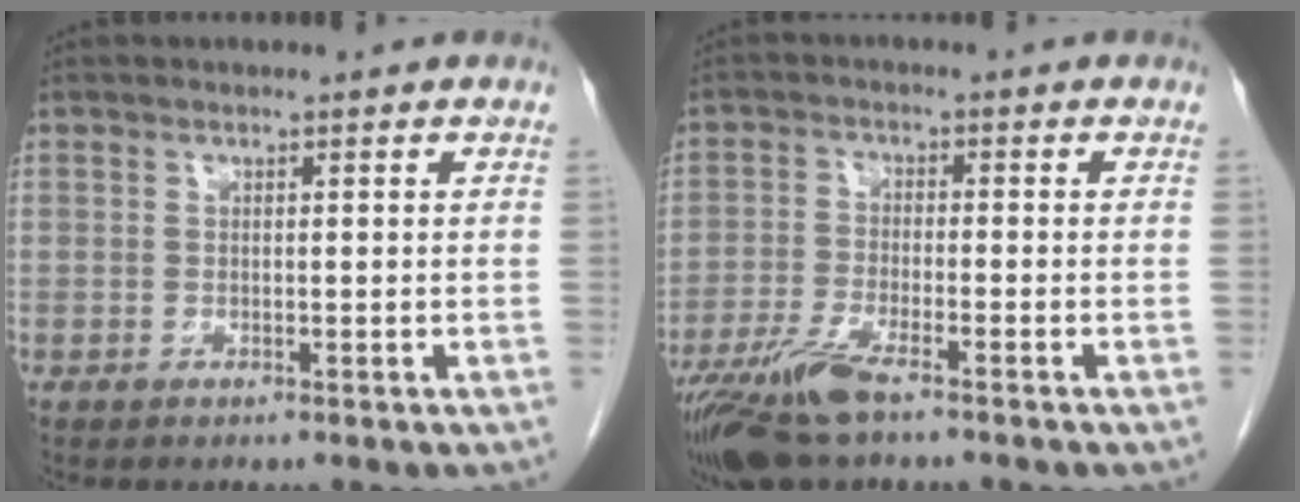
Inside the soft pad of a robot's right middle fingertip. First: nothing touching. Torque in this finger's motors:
{"motor_torque": [1.16, -0.98, 0.14, 0.08]}